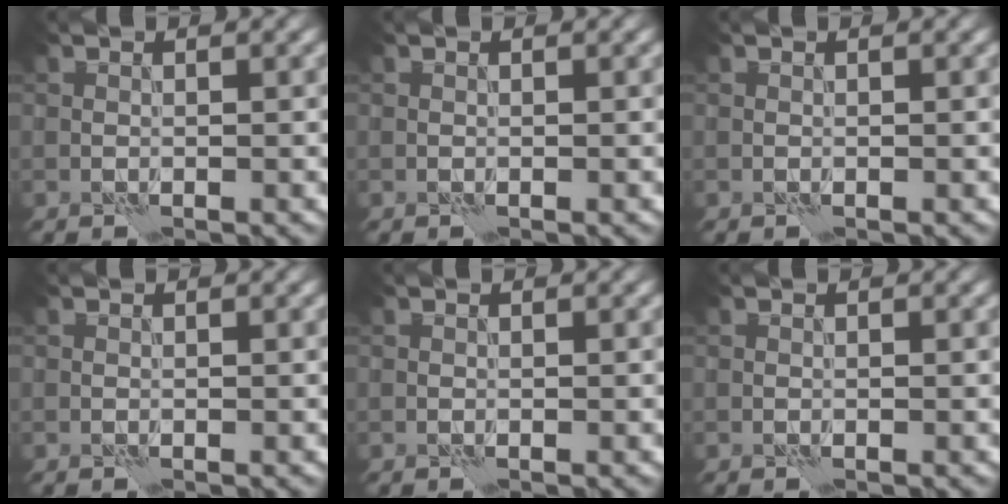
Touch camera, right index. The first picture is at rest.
{"total": 0.0}
{"total": 0.0}
{"total": 0.0}
{"total": 0.0}
{"total": 0.0}